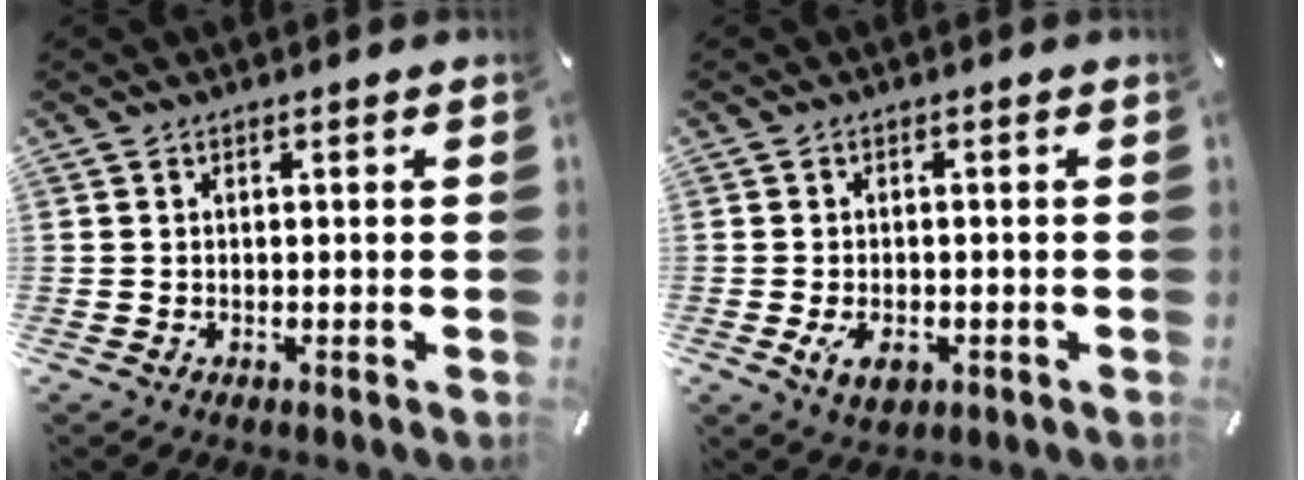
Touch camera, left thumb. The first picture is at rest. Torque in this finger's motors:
{"motor_torque": [0.20, 0.27, 0.15, -0.13, 0.01]}